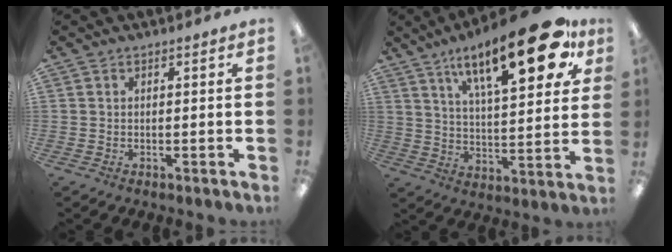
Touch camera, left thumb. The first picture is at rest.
{"total": 23.7, "force": [13.4, 8.0, 17.8], "torque": [-0.267, -0.062, 0.211]}